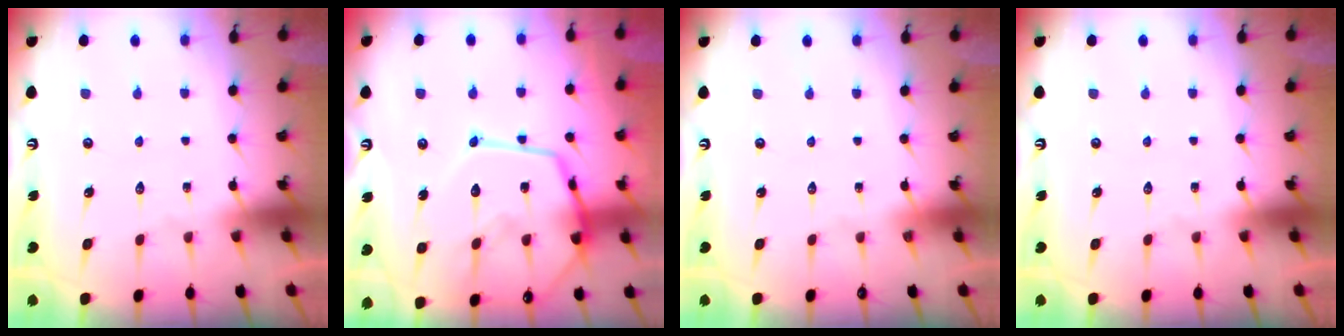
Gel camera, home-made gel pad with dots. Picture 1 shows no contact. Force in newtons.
{"total": 18.9, "press": 18.8, "slide": 1.6}
{"total": 0.0}
{"total": 0.0}